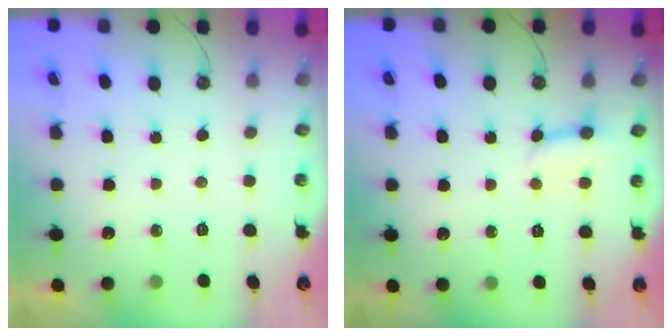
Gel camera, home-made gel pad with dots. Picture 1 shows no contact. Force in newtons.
{"total": 3.3, "press": 3.3, "slide": 0.5}